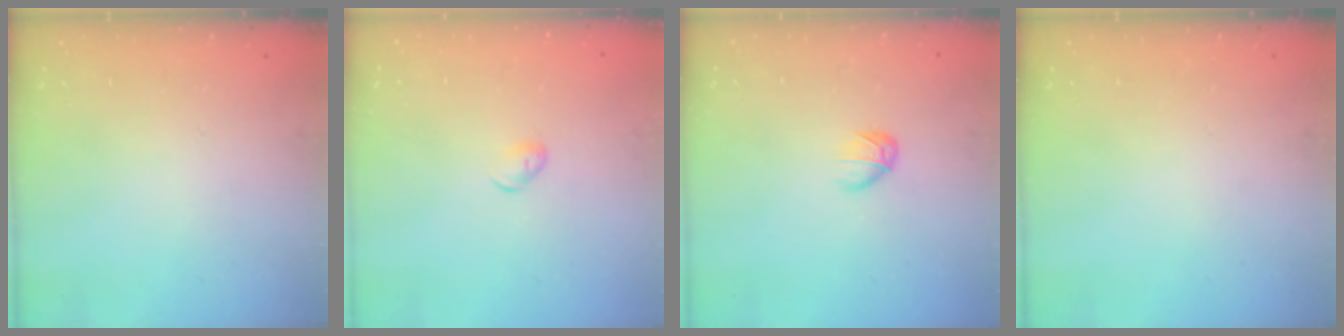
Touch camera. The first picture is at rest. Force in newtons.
{"total": 6.7, "press": 6.6, "slide": 1.2}
{"total": 3.3, "press": 3.2, "slide": 0.9}
{"total": 0.0}